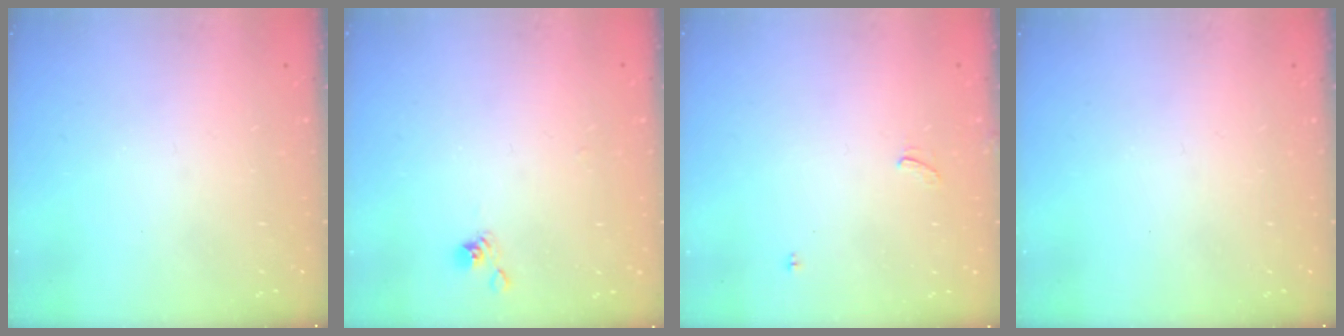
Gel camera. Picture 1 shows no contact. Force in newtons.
{"total": 3.6, "press": 3.6, "slide": 0.6}
{"total": 1.5, "press": 1.2, "slide": 1.0}
{"total": 0.0}